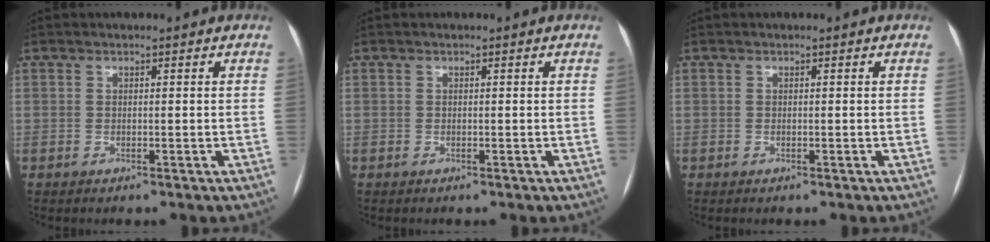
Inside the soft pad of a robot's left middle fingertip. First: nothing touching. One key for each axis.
{"total": 0.0}
{"total": 0.0}